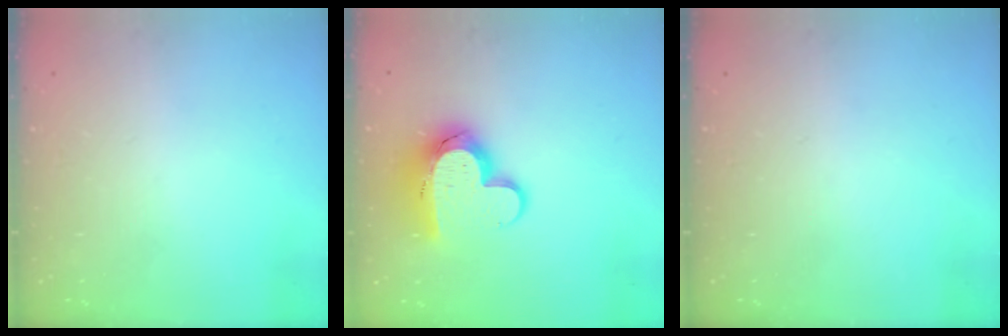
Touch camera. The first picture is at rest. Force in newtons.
{"total": 13.6, "press": 13.5, "slide": 1.3}
{"total": 0.0}